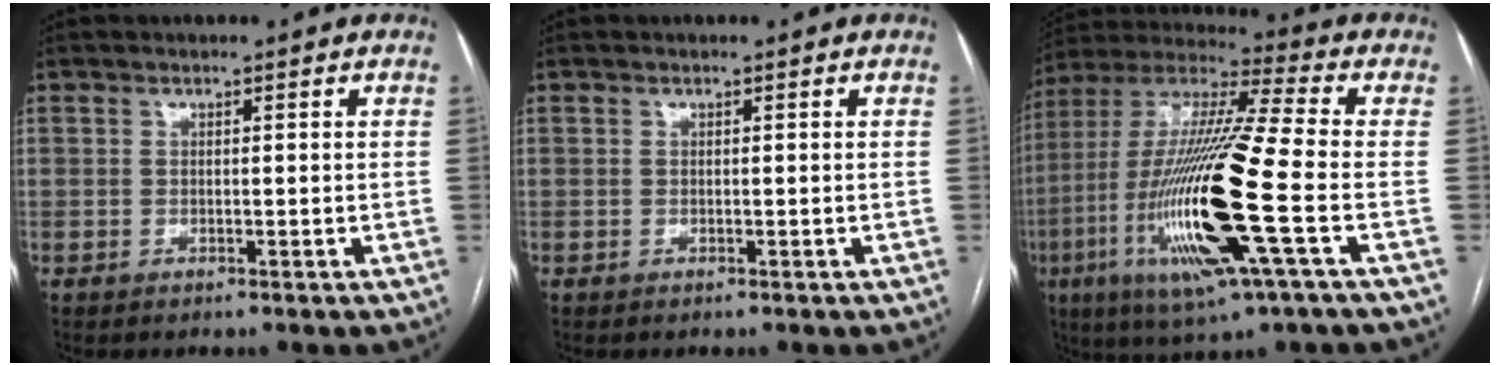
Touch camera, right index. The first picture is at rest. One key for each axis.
{"total": 0.0}
{"total": 22.9, "fx": -6.2, "fy": 1.4, "fz": 22.0, "tx": -0.471, "ty": -0.028, "tz": -0.119}